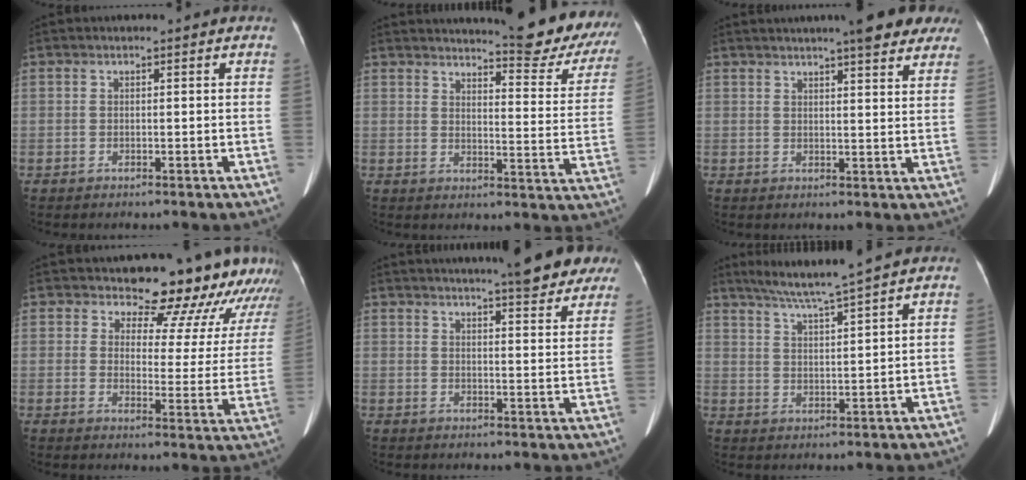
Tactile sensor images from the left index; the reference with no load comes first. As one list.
[{"total": 17.7, "force": [16.4, 1.7, 6.5], "torque": [-0.073, -0.092, 0.178]}, {"total": 10.7, "force": [8.6, 1.6, 6.2], "torque": [-0.070, 0.009, 0.091]}, {"total": 15.5, "force": [14.3, 5.3, 2.9], "torque": [0.007, -0.051, 0.134]}, {"total": 15.3, "force": [12.9, 2.5, 7.8], "torque": [-0.096, 0.004, 0.147]}, {"total": 7.4, "force": [6.2, -1.8, 3.6], "torque": [-0.064, -0.001, 0.110]}]